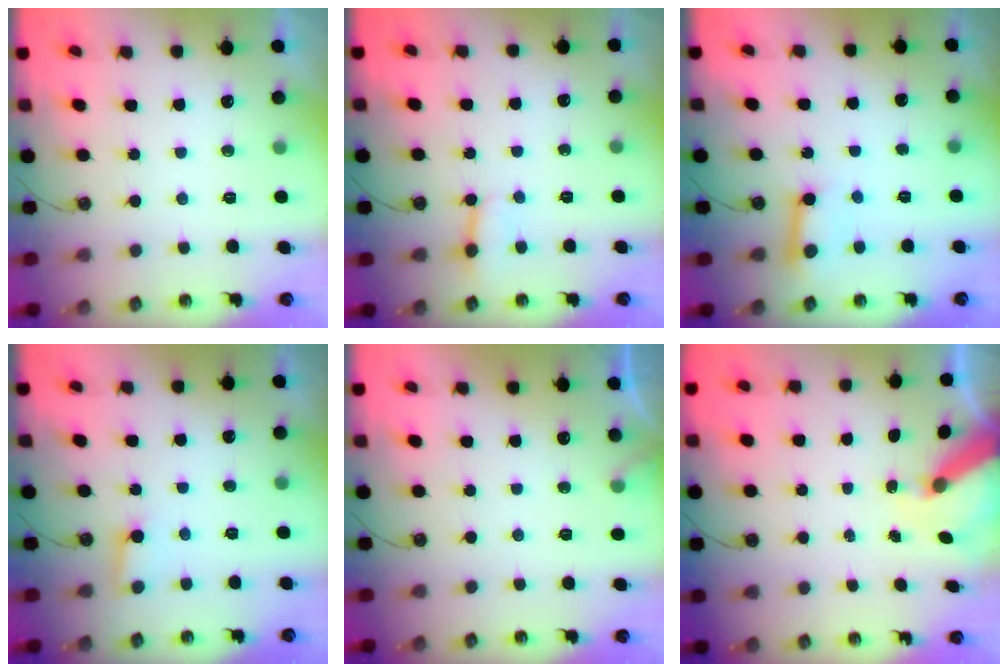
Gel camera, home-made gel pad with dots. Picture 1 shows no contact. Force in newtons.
{"total": 4.1, "press": 4.1, "slide": 0.7}
{"total": 8.6, "press": 8.5, "slide": 0.9}
{"total": 4.6, "press": 4.6, "slide": 0.4}
{"total": 4.0, "press": 4.0, "slide": 0.3}
{"total": 8.2, "press": 8.1, "slide": 0.8}